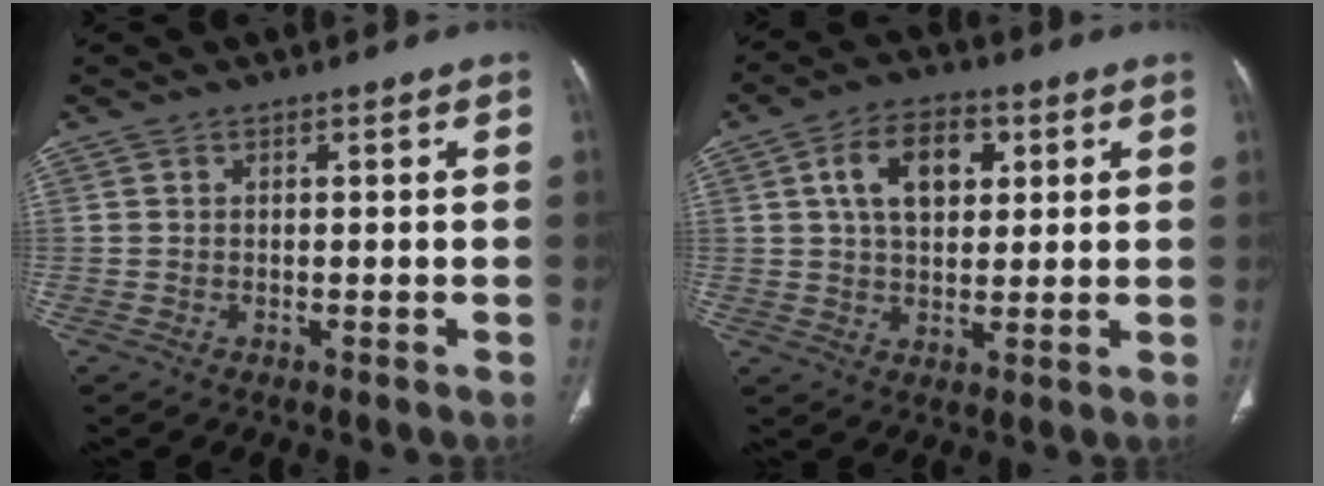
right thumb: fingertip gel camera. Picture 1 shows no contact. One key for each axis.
{"total": 10.6, "fx": 3.3, "fy": 6.7, "fz": 7.6, "tx": -0.104, "ty": 0.001, "tz": 0.052}